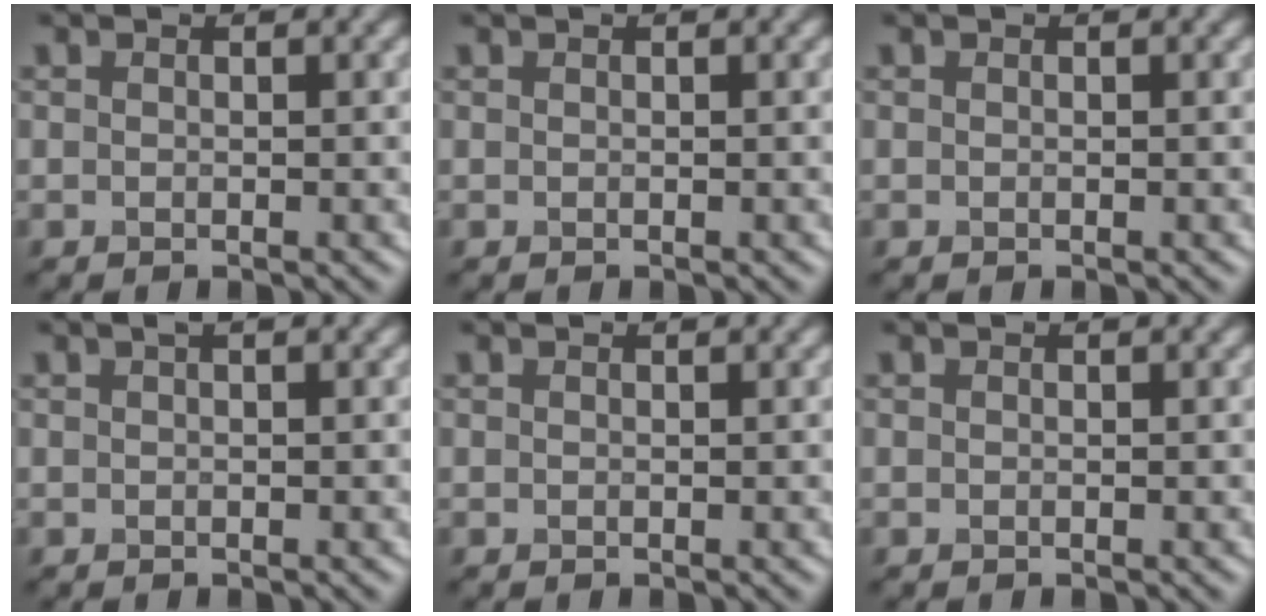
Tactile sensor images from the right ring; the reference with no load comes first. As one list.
[{"total": 0.0}, {"total": 0.0}, {"total": 0.6, "force": [0.3, 0.1, 0.5], "torque": [-0.010, 0.007, 0.005]}, {"total": 0.0}, {"total": 0.0}]